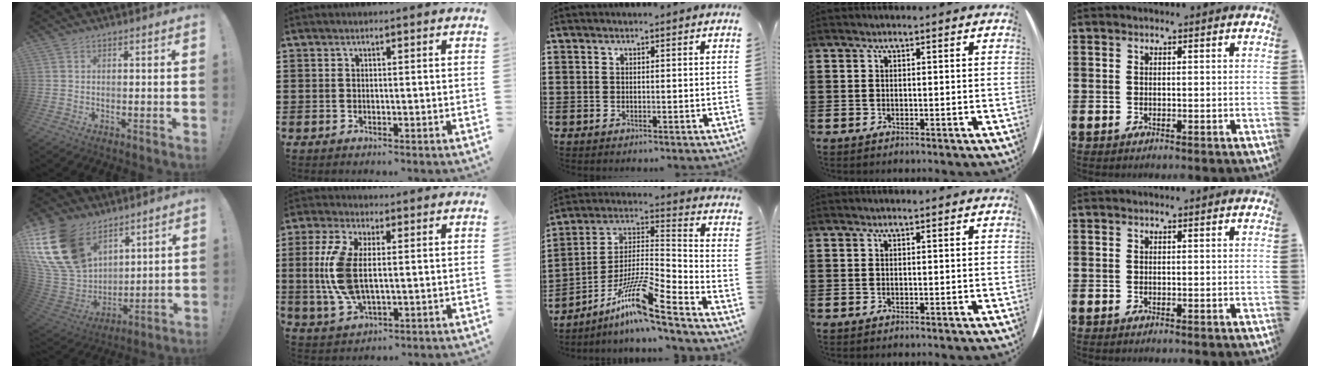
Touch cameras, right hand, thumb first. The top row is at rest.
{"thumb": {"total": 23.4, "force": [12.3, 15.6, 12.3], "torque": [-0.255, -0.067, 0.254]}, "index": {"total": 9.4, "force": [0.5, 4.3, 8.4], "torque": [-0.206, -0.006, 0.001]}, "middle": {"total": 12.3, "force": [-8.7, 0.8, 8.7], "torque": [-0.177, -0.005, -0.173]}}